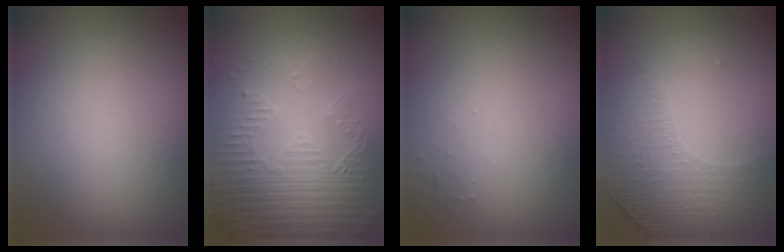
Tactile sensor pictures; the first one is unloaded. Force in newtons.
{"total": 5.3, "press": 3.5, "slide": 4.1}
{"total": 0.7, "press": 0.7, "slide": 0.2}
{"total": 4.4, "press": 2.8, "slide": 3.3}